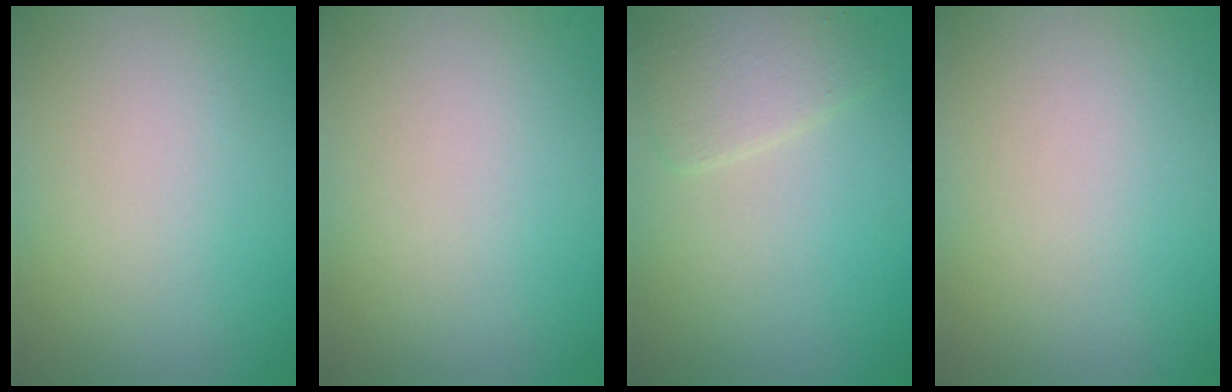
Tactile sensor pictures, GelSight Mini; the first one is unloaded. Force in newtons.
{"total": 0.0}
{"total": 2.4, "press": 2.4, "slide": 0.0}
{"total": 0.0}